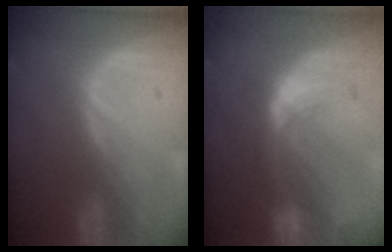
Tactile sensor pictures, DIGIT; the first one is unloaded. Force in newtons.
{"total": 8.2, "press": 7.3, "slide": 3.8}